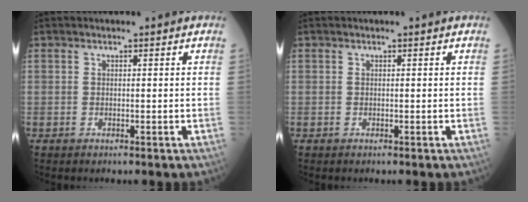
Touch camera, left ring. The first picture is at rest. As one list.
[{"total": 0.0}]